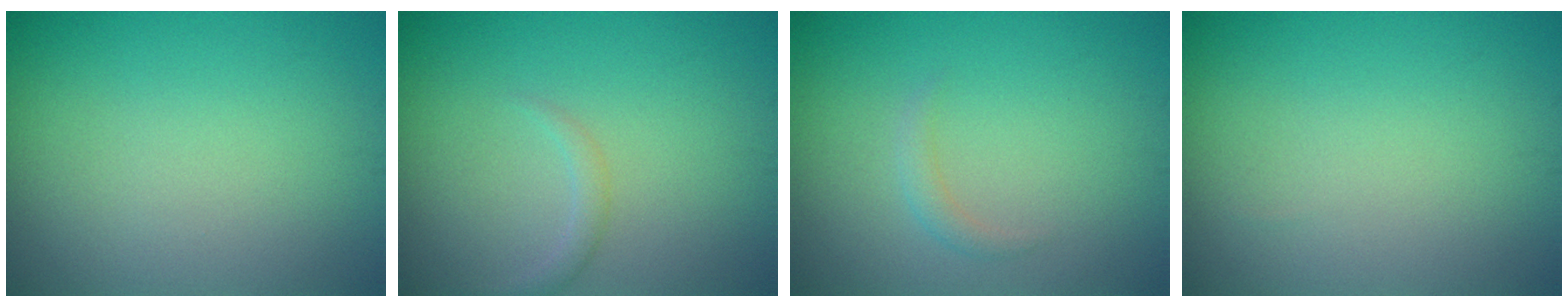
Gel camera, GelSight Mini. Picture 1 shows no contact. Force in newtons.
{"total": 1.0, "press": 1.0, "slide": 0.1}
{"total": 1.0, "press": 1.0, "slide": 0.0}
{"total": 0.0}